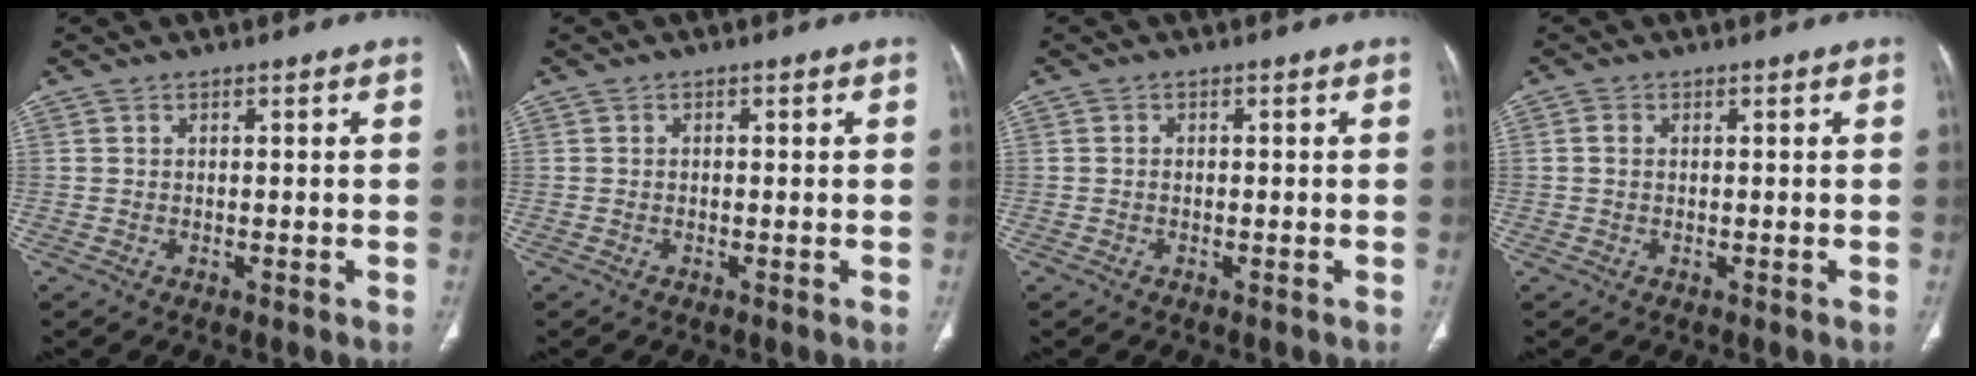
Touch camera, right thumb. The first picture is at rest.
{"total": 0.0}
{"total": 0.6, "force": [-0.2, 0.5, 0.3], "torque": [-0.002, 0.002, -0.005]}
{"total": 1.3, "force": [0.1, 0.9, 0.9], "torque": [-0.017, 0.001, 0.001]}